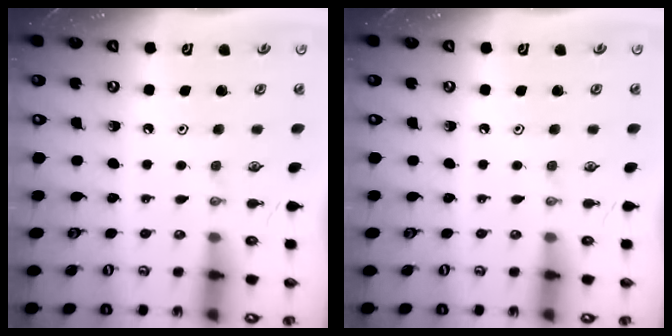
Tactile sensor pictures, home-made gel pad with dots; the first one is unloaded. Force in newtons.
{"total": 0.0}